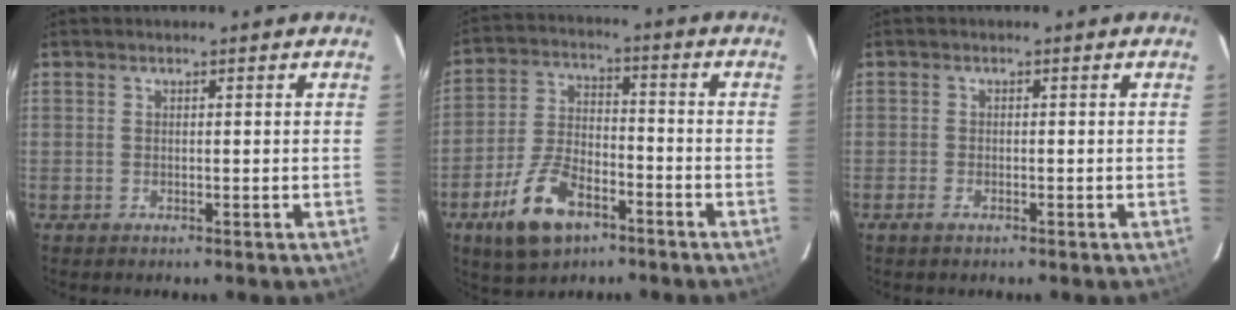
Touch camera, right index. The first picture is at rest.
{"total": 12.6, "force": [-7.2, 6.3, 8.2], "torque": [-0.179, 0.002, -0.128]}
{"total": 1.5, "force": [-1.1, 0.7, 0.8], "torque": [-0.018, -0.003, -0.022]}